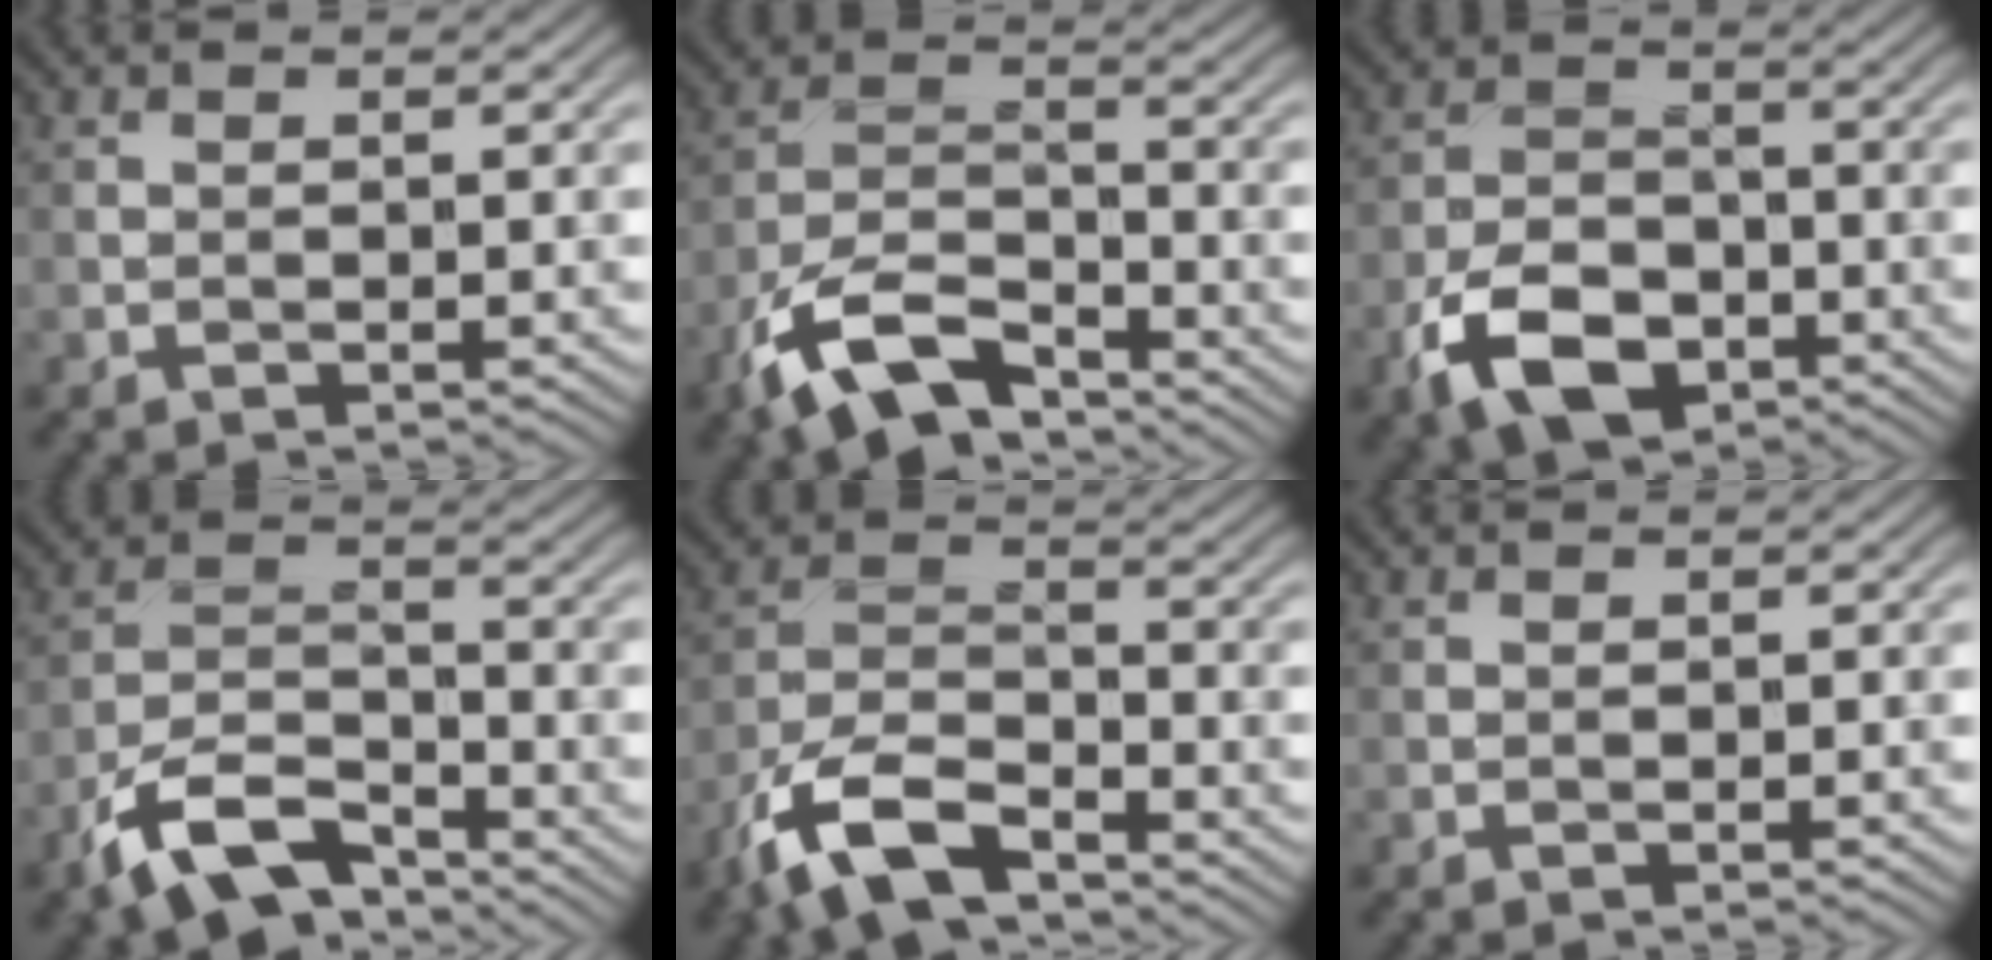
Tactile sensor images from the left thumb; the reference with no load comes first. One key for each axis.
{"total": 10.4, "fx": -7.0, "fy": 4.1, "fz": 6.5, "tx": -0.129, "ty": -0.005, "tz": -0.151}
{"total": 8.2, "fx": -4.5, "fy": 4.9, "fz": 4.9, "tx": -0.108, "ty": -0.008, "tz": -0.093}
{"total": 9.5, "fx": -6.5, "fy": 3.9, "fz": 5.8, "tx": -0.111, "ty": -0.005, "tz": -0.139}
{"total": 9.7, "fx": -6.7, "fy": 3.7, "fz": 6.0, "tx": -0.121, "ty": -0.009, "tz": -0.149}
{"total": 0.0}